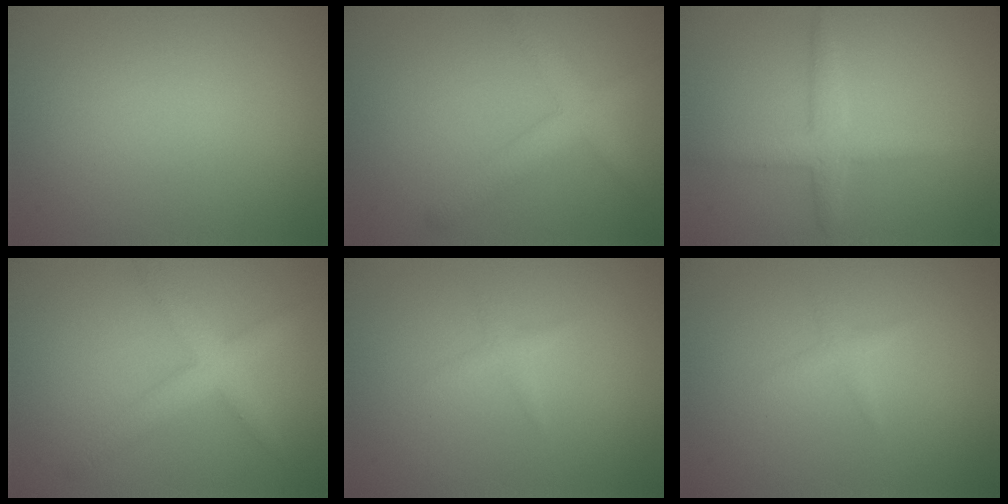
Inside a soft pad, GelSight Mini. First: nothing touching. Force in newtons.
{"total": 3.6, "press": 3.6, "slide": 0.1}
{"total": 2.7, "press": 2.7, "slide": 0.1}
{"total": 3.4, "press": 3.4, "slide": 0.1}
{"total": 0.9, "press": 0.9, "slide": 0.1}
{"total": 0.9, "press": 0.9, "slide": 0.1}